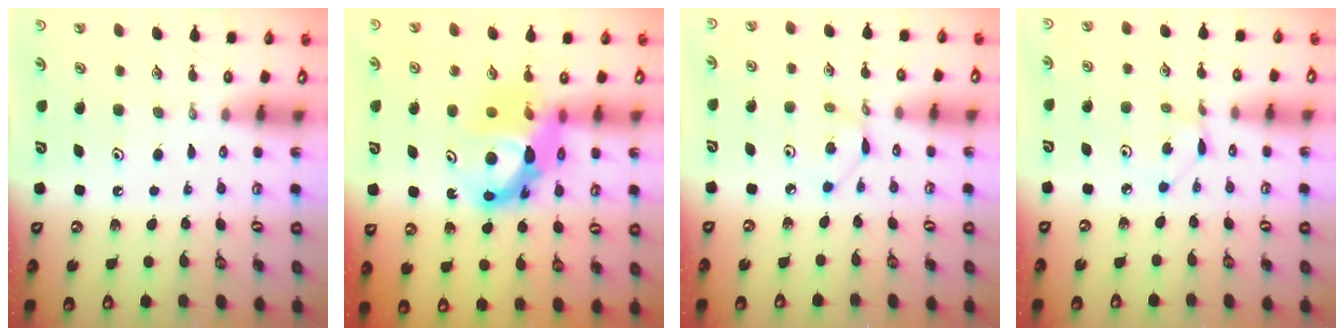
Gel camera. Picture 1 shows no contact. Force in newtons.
{"total": 13.6, "press": 13.5, "slide": 1.6}
{"total": 2.9, "press": 2.9, "slide": 0.3}
{"total": 0.9, "press": 0.9, "slide": 0.1}